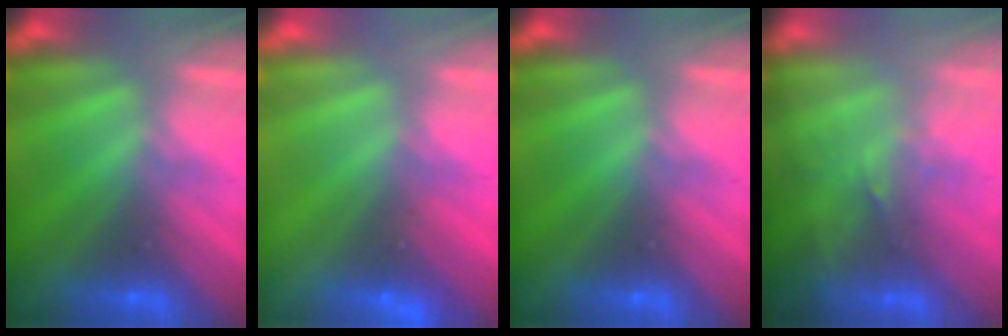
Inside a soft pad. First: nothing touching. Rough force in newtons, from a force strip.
{"total": 2.4}
{"total": 0.0}
{"total": 2.6}